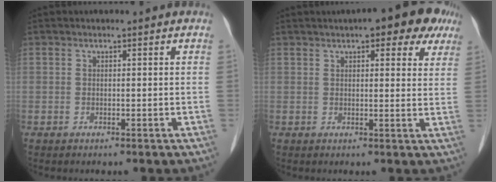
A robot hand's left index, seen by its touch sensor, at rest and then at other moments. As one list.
[{"total": 9.3, "force": [6.4, 2.9, 6.1], "torque": [-0.065, 0.015, 0.069]}]